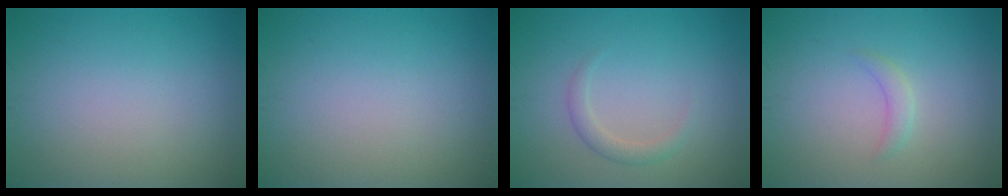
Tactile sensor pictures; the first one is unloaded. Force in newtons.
{"total": 0.0}
{"total": 1.6, "press": 1.6, "slide": 0.1}
{"total": 1.2, "press": 1.2, "slide": 0.0}